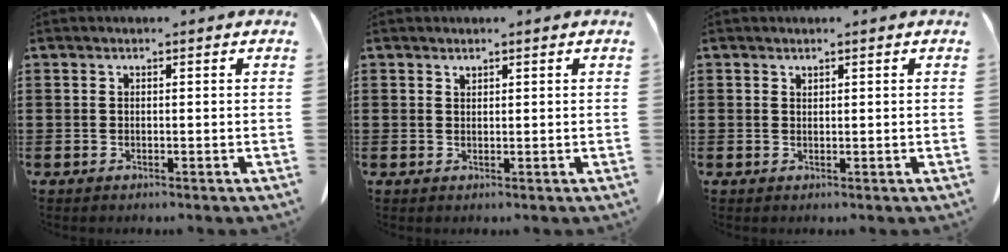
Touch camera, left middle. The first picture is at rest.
{"total": 0.9, "force": [0.8, 0.3, -0.1], "torque": [-0.001, 0.000, 0.016]}
{"total": 0.7, "force": [0.6, 0.3, 0.0], "torque": [-0.001, 0.000, 0.013]}